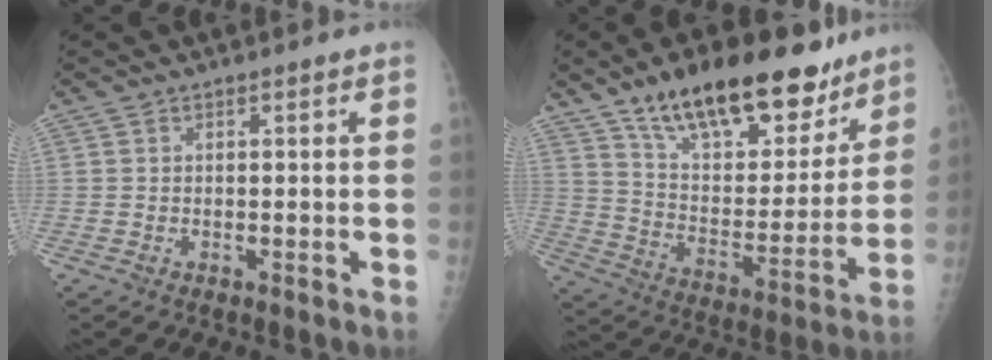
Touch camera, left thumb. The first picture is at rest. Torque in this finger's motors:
{"motor_torque": [1.03, 1.01, 1.37, -1.40, 0.28]}